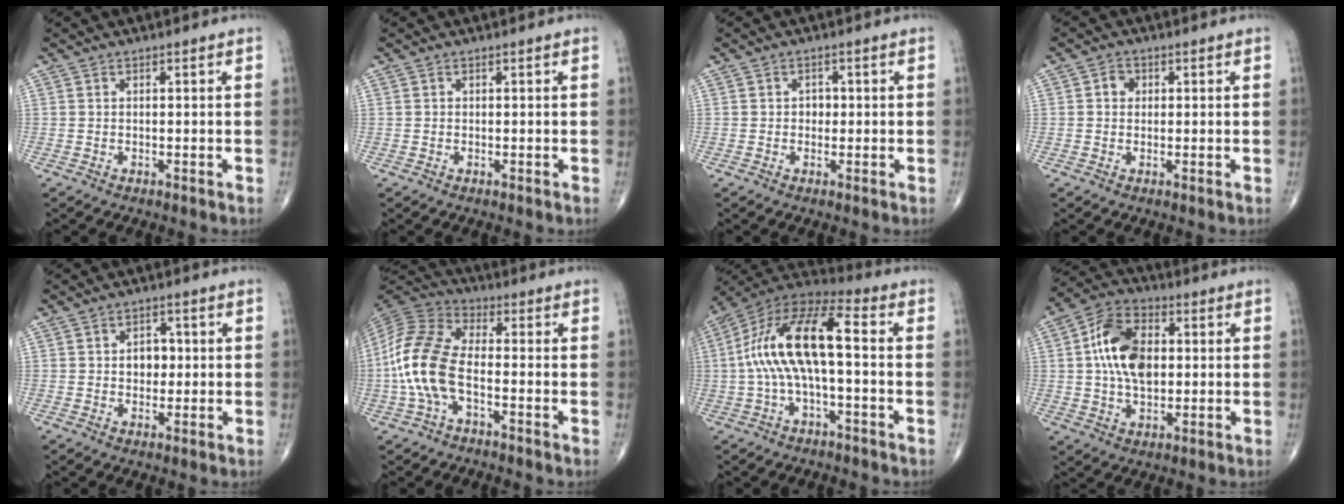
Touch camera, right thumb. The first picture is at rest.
{"total": 0.0}
{"total": 1.7, "force": [0.0, 1.4, 0.9], "torque": [-0.001, 0.005, -0.004]}
{"total": 2.2, "force": [0.4, 2.0, 1.0], "torque": [-0.003, 0.004, 0.001]}
{"total": 4.2, "force": [0.3, 3.2, 2.7], "torque": [-0.015, 0.004, 0.002]}
{"total": 13.4, "force": [-2.9, 6.7, 11.2], "torque": [-0.251, 0.032, -0.064]}
{"total": 16.2, "force": [-0.2, 6.1, 15.0], "torque": [-0.301, 0.053, -0.011]}
{"total": 13.2, "force": [1.4, 8.2, 10.2], "torque": [-0.170, 0.014, 0.020]}